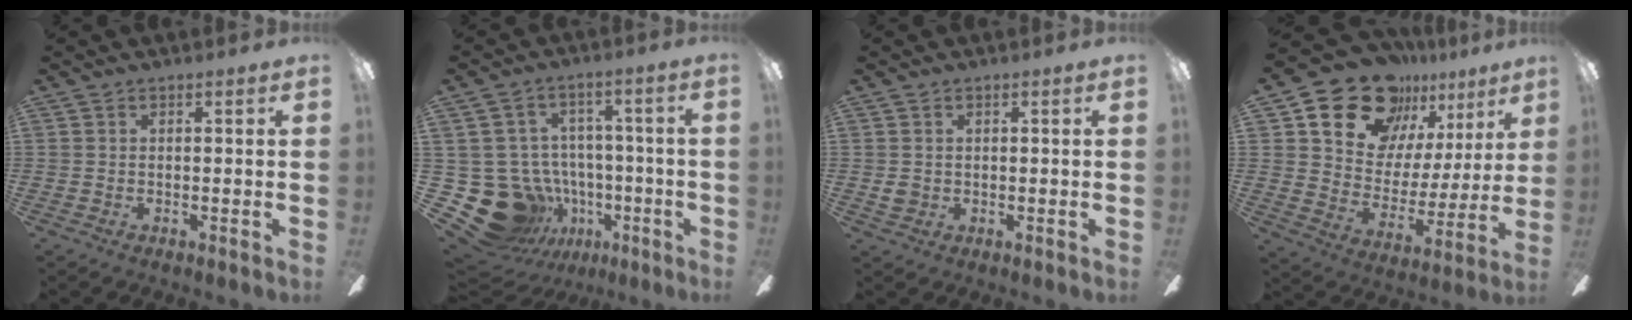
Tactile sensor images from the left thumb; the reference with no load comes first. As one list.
[{"total": 18.3, "force": [-6.9, 15.0, 7.9], "torque": [-0.177, 0.034, -0.080]}, {"total": 1.9, "force": [0.6, 1.7, 0.6], "torque": [-0.005, 0.000, 0.008]}, {"total": 20.0, "force": [14.9, 11.8, 6.3], "torque": [-0.118, -0.106, 0.276]}]